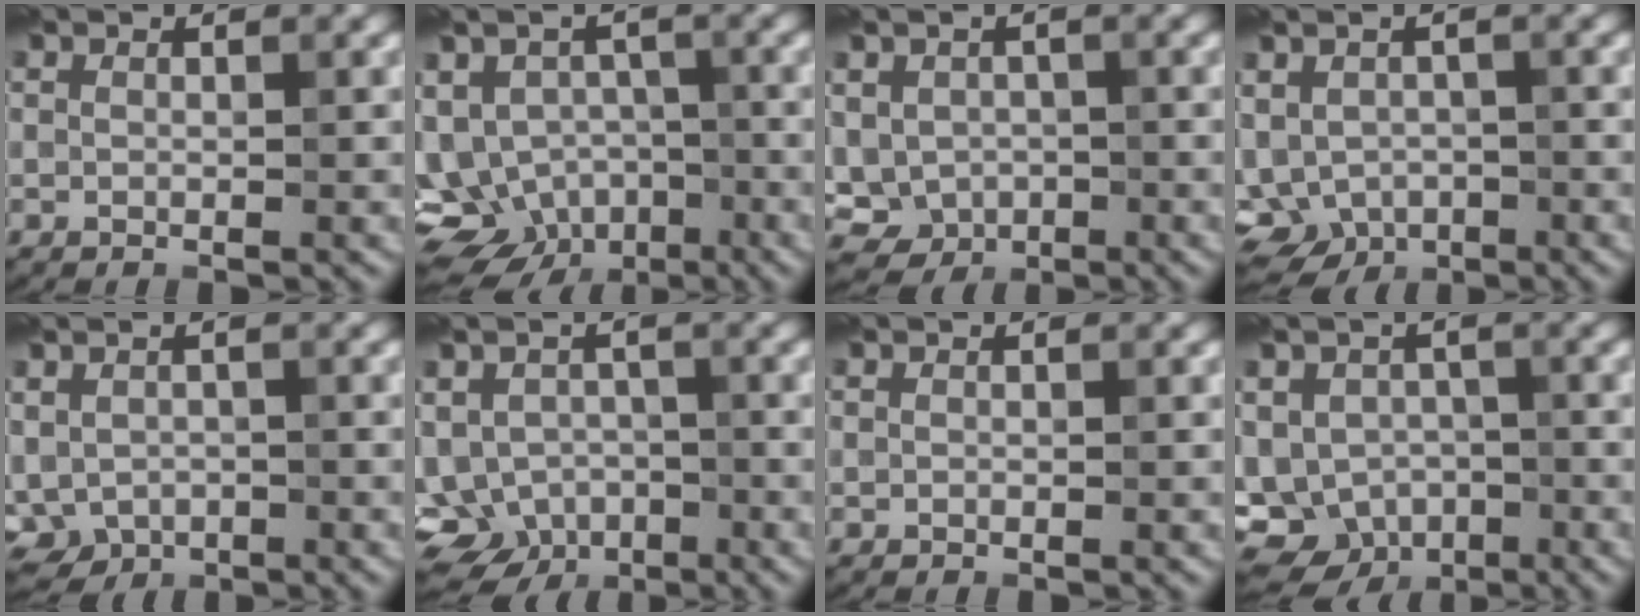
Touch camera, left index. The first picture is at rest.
{"total": 10.3, "force": [-5.1, 7.5, 5.0], "torque": [-0.080, -0.011, -0.074]}
{"total": 5.9, "force": [-0.6, 5.1, 2.9], "torque": [-0.045, 0.001, -0.012]}
{"total": 6.8, "force": [-2.4, 5.0, 3.9], "torque": [-0.057, -0.014, -0.029]}
{"total": 4.9, "force": [-1.2, 3.7, 3.0], "torque": [-0.055, -0.015, -0.008]}
{"total": 7.5, "force": [-3.4, 5.6, 3.6], "torque": [-0.047, -0.012, -0.056]}
{"total": 0.0}
{"total": 9.9, "force": [-5.1, 7.6, 3.7], "torque": [-0.053, -0.017, -0.078]}